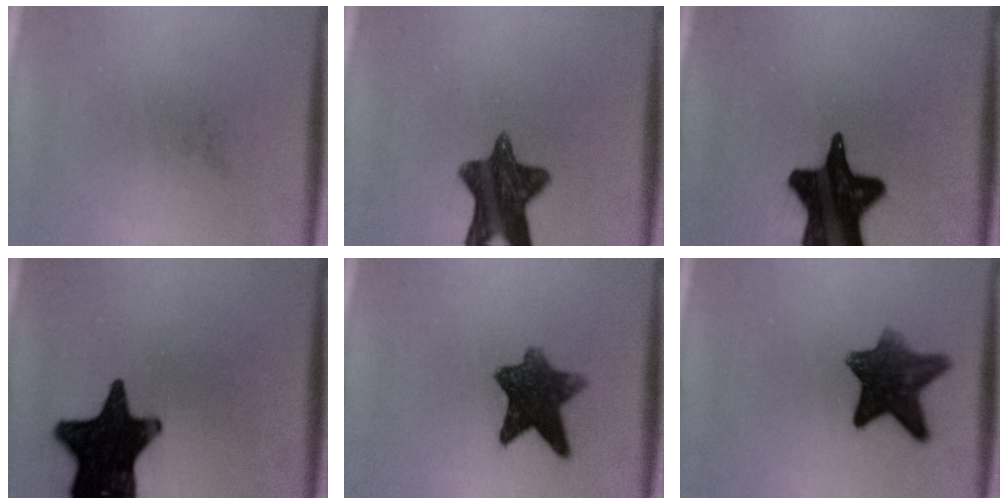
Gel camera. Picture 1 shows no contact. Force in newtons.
{"total": 11.6}
{"total": 19.5}
{"total": 19.0}
{"total": 8.9}
{"total": 9.4}